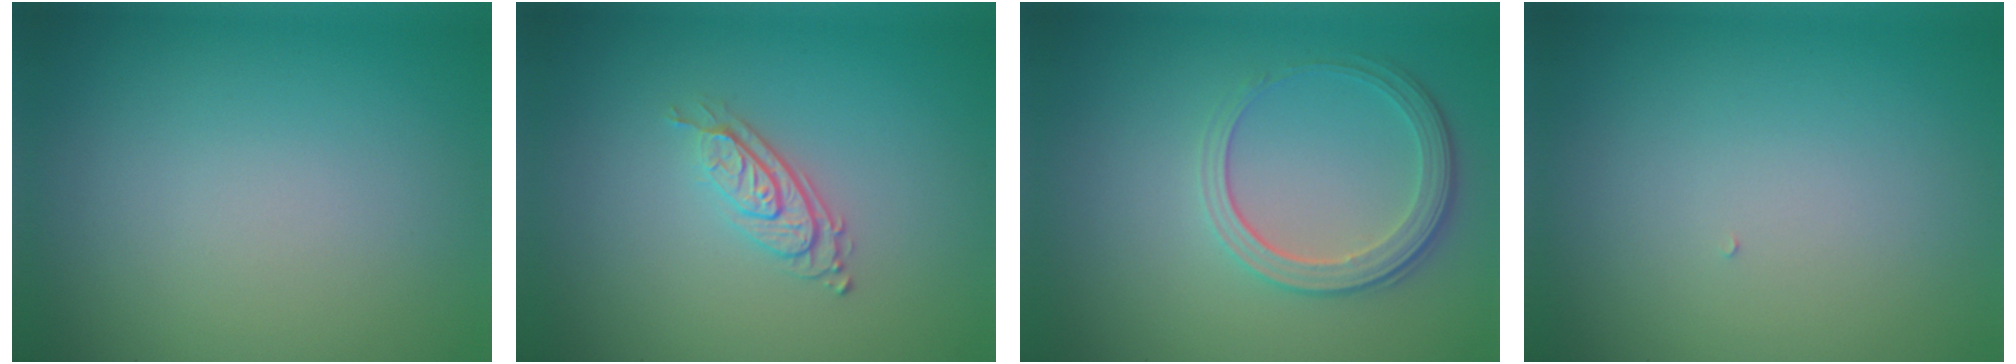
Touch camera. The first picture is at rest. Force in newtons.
{"total": 2.7, "press": 2.0, "slide": 1.9}
{"total": 3.2, "press": 2.6, "slide": 1.9}
{"total": 0.0}